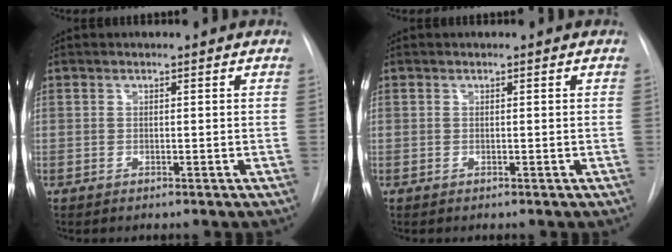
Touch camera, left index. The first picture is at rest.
{"total": 0.0}